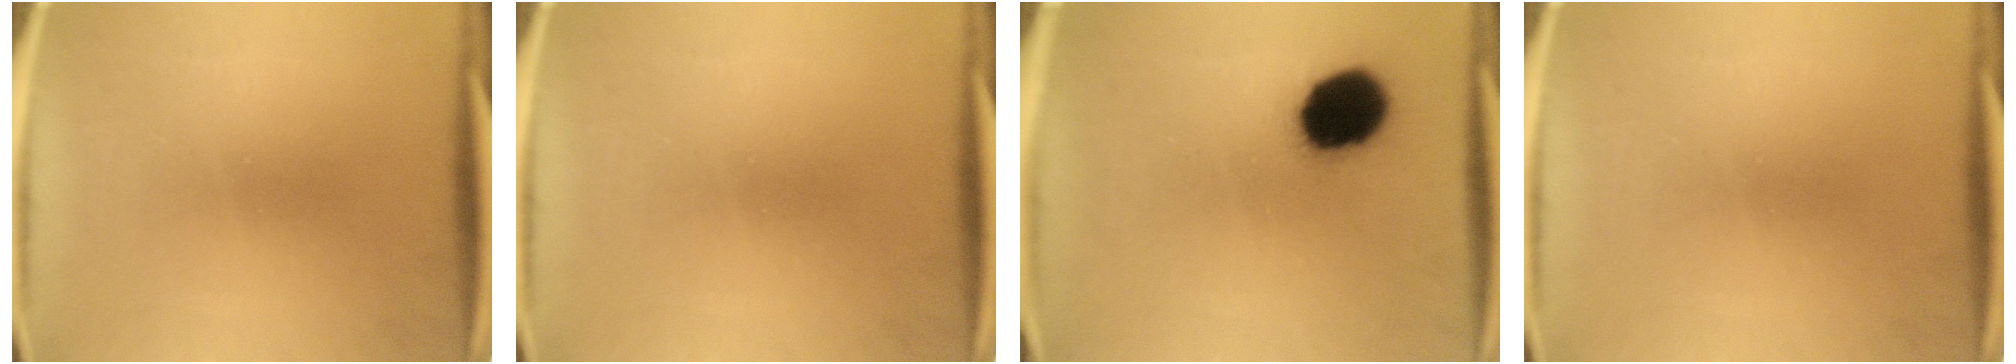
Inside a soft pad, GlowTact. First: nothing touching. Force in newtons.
{"total": 0.0}
{"total": 15.0}
{"total": 0.0}